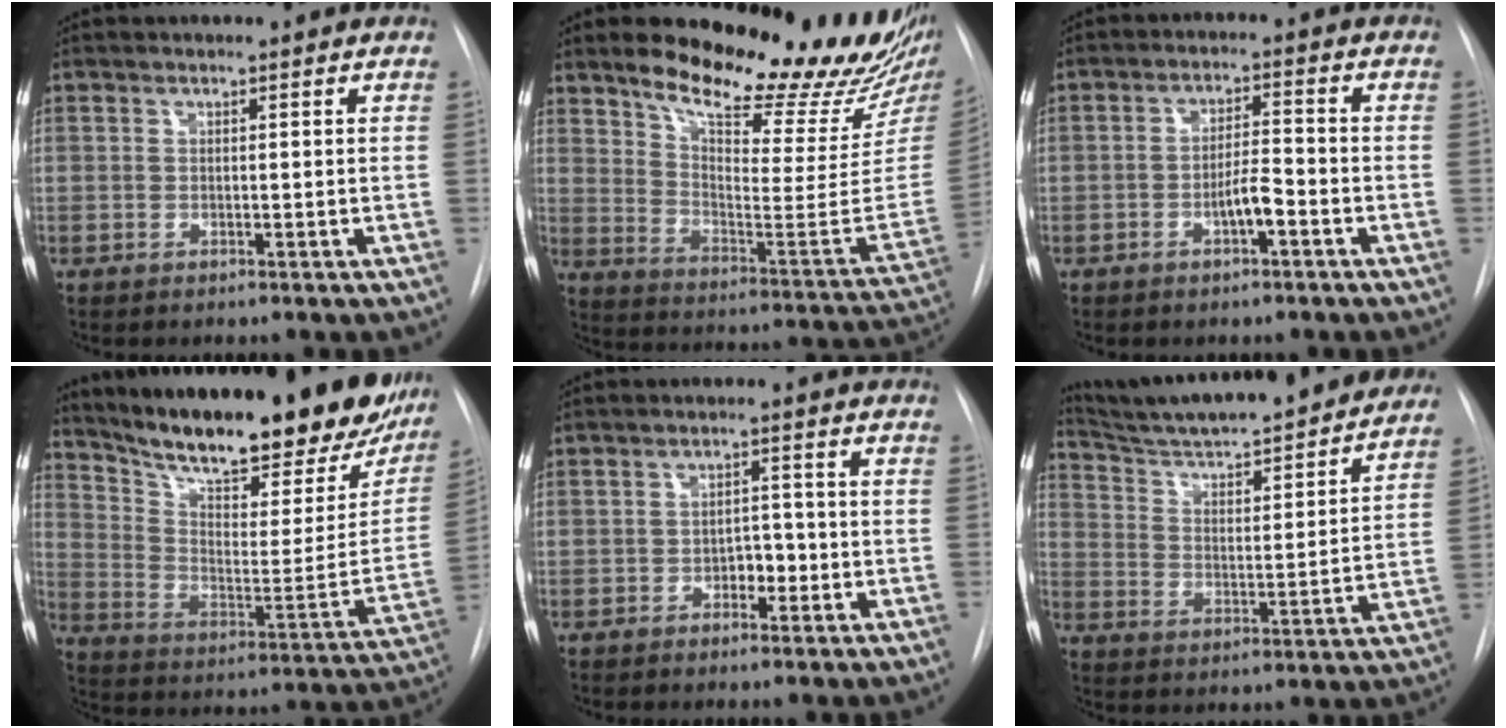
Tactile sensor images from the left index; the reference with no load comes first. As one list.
[{"total": 24.6, "force": [20.4, 3.7, 13.4], "torque": [-0.194, -0.097, 0.267]}, {"total": 4.5, "force": [-2.7, 0.8, 3.5], "torque": [-0.064, 0.003, -0.045]}, {"total": 31.3, "force": [25.0, 8.0, 16.9], "torque": [-0.272, -0.060, 0.339]}, {"total": 3.4, "force": [-2.1, 1.8, 2.0], "torque": [-0.021, 0.002, -0.032]}, {"total": 23.3, "force": [21.0, 2.7, 9.5], "torque": [-0.151, -0.024, 0.299]}]